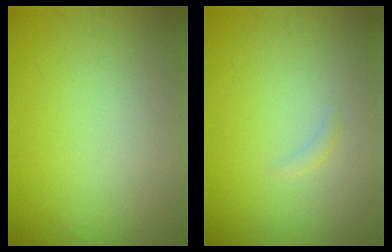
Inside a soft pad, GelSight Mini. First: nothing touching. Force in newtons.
{"total": 0.6, "press": 0.6, "slide": 0.0}